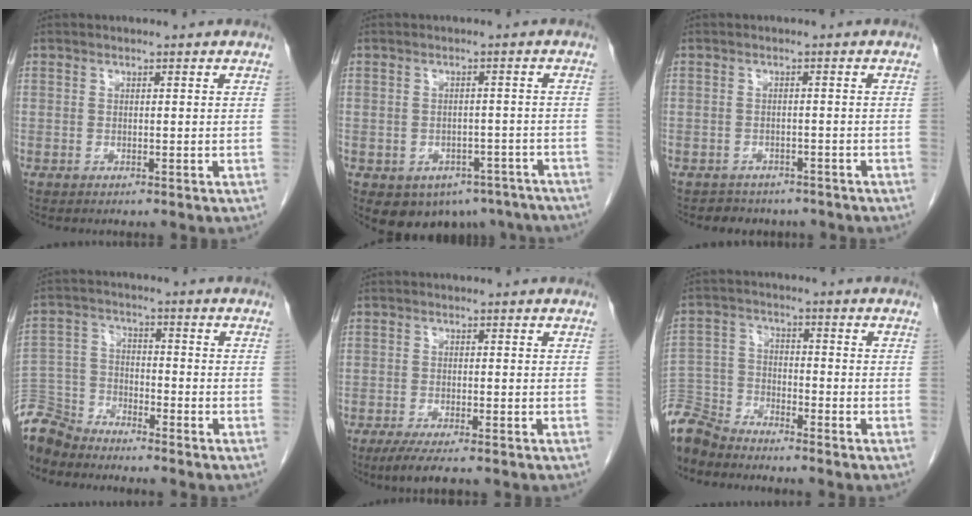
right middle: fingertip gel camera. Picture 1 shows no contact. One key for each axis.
{"total": 11.2, "fx": -7.4, "fy": 7.4, "fz": 4.1, "tx": -0.054, "ty": 0.008, "tz": -0.082}
{"total": 4.6, "fx": -3.8, "fy": 2.5, "fz": 0.2, "tx": -0.009, "ty": 0.010, "tz": -0.045}
{"total": 8.1, "fx": -7.9, "fy": 1.7, "fz": 0.4, "tx": -0.019, "ty": -0.002, "tz": -0.161}
{"total": 4.9, "fx": -3.8, "fy": 0.4, "fz": 3.1, "tx": -0.053, "ty": -0.013, "tz": -0.059}
{"total": 8.2, "fx": -8.0, "fy": 1.3, "fz": 0.9, "tx": -0.026, "ty": -0.005, "tz": -0.162}